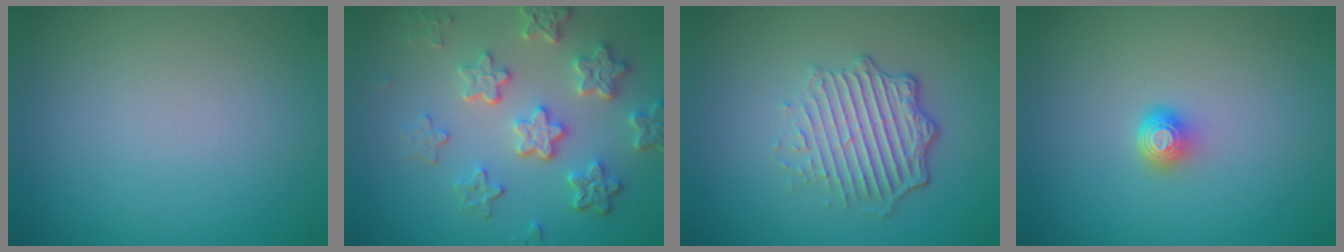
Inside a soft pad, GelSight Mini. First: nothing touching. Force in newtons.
{"total": 6.0, "press": 4.5, "slide": 4.0}
{"total": 5.2, "press": 3.6, "slide": 3.8}
{"total": 1.7, "press": 1.3, "slide": 1.1}